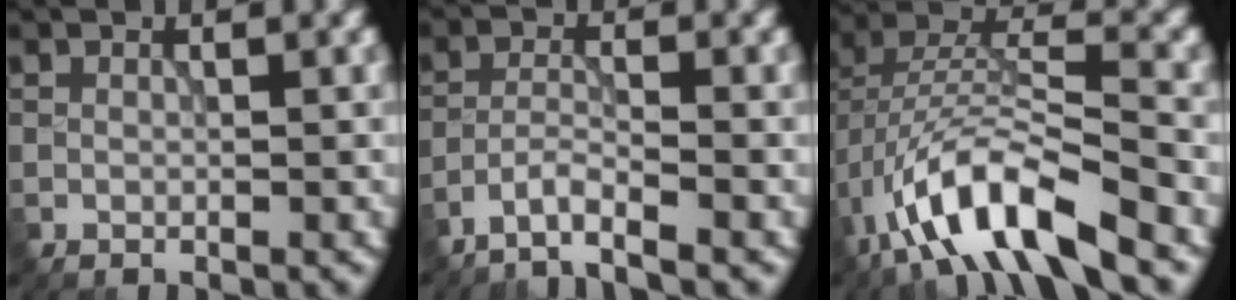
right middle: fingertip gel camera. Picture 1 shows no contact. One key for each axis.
{"total": 2.6, "fx": -2.2, "fy": 0.2, "fz": 1.4, "tx": -0.022, "ty": 0.002, "tz": -0.056}
{"total": 9.9, "fx": -5.4, "fy": 3.2, "fz": 7.6, "tx": -0.140, "ty": 0.010, "tz": -0.102}